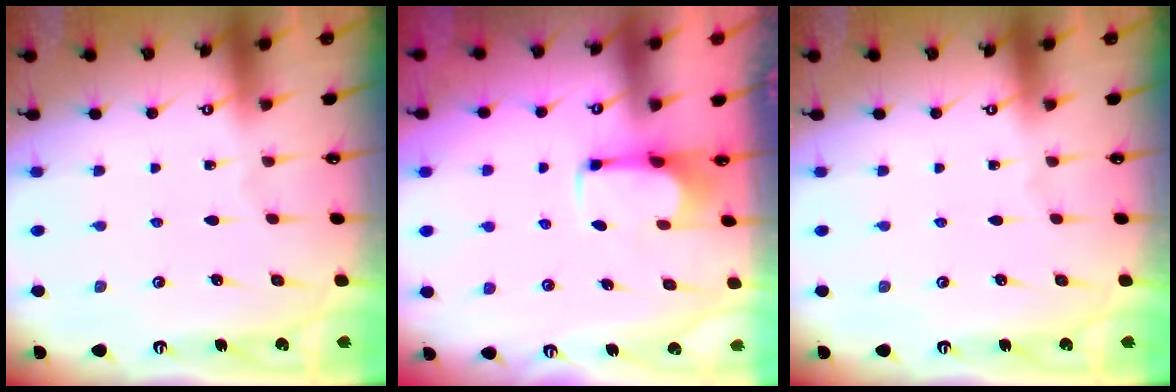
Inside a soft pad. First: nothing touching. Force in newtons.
{"total": 2.7, "press": 2.5, "slide": 0.9}
{"total": 0.0}